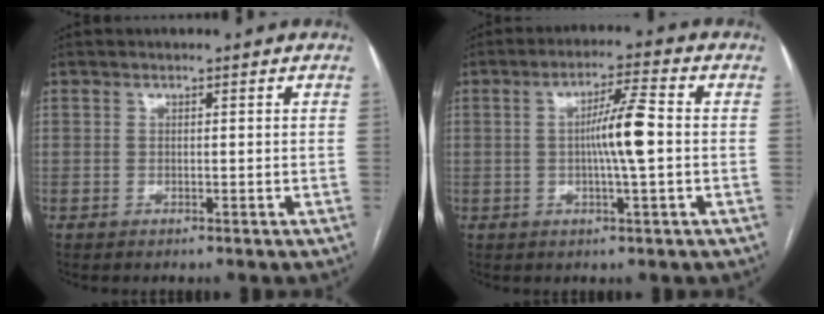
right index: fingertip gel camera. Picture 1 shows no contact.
{"total": 7.0, "force": [-0.2, 0.0, 7.0], "torque": [-0.124, 0.006, -0.007]}